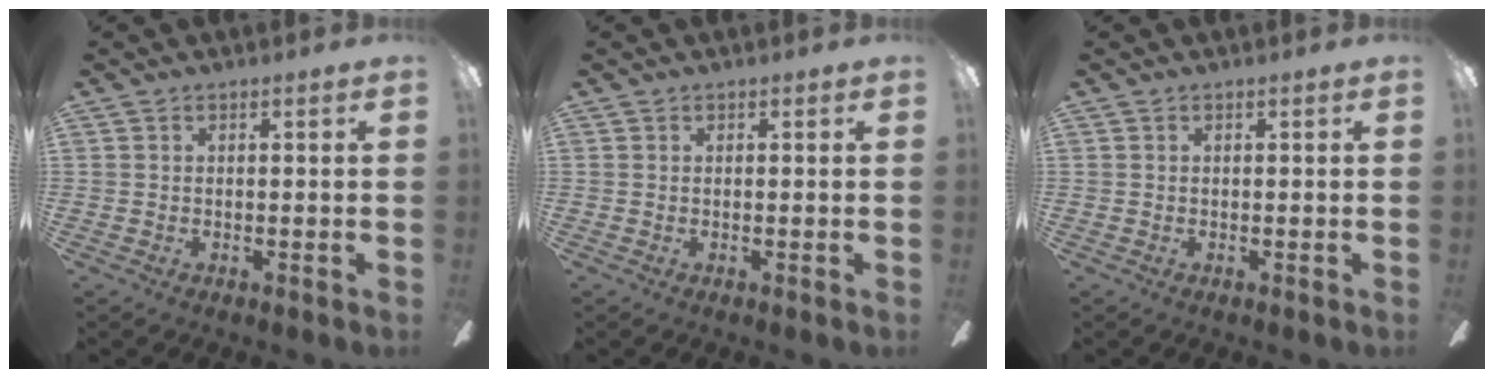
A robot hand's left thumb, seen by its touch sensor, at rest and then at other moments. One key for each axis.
{"total": 0.0}
{"total": 0.0}